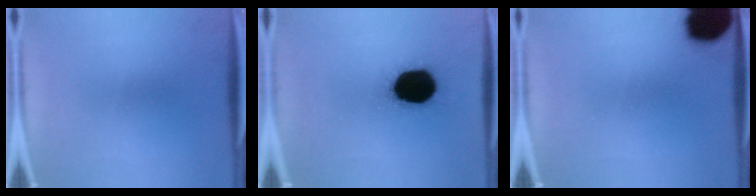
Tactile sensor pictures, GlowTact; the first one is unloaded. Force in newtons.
{"total": 19.7}
{"total": 17.2}